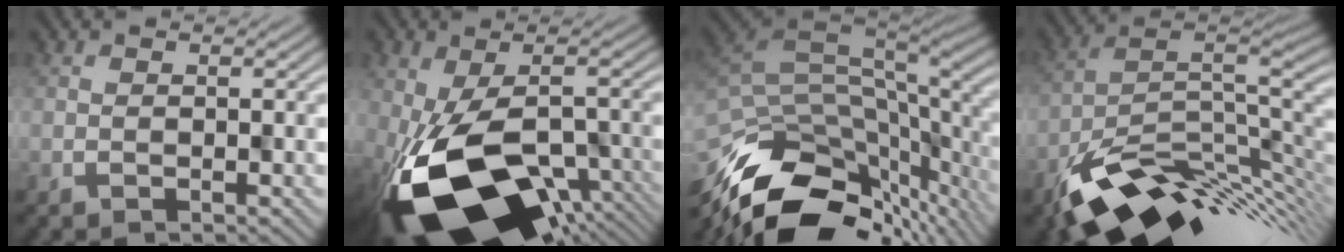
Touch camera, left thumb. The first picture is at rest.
{"total": 18.9, "force": [-7.7, 9.9, 14.2], "torque": [-0.263, -0.054, -0.093]}
{"total": 15.2, "force": [-6.7, 6.8, 11.8], "torque": [-0.254, -0.029, -0.102]}
{"total": 12.9, "force": [-6.7, 5.4, 9.5], "torque": [-0.166, -0.018, -0.111]}